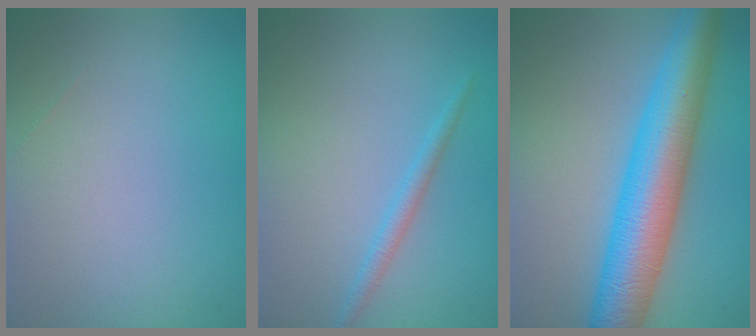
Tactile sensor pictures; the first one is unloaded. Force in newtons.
{"total": 1.4, "press": 1.4, "slide": 0.1}
{"total": 8.7, "press": 8.7, "slide": 0.1}